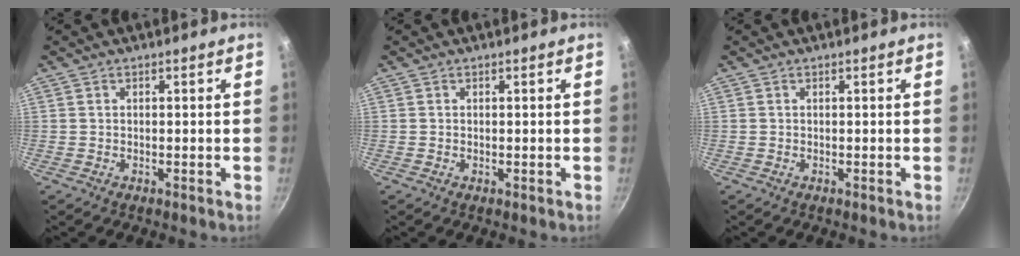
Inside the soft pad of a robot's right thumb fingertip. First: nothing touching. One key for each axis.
{"total": 0.0}
{"total": 0.0}